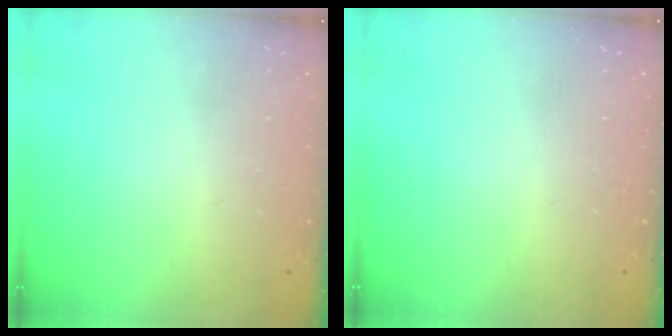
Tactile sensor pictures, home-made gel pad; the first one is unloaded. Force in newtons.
{"total": 0.0}